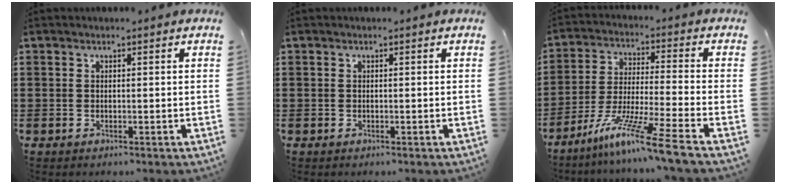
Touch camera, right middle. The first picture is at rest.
{"total": 0.0}
{"total": 10.8, "force": [-8.2, -0.5, 7.0], "torque": [-0.135, -0.001, -0.164]}